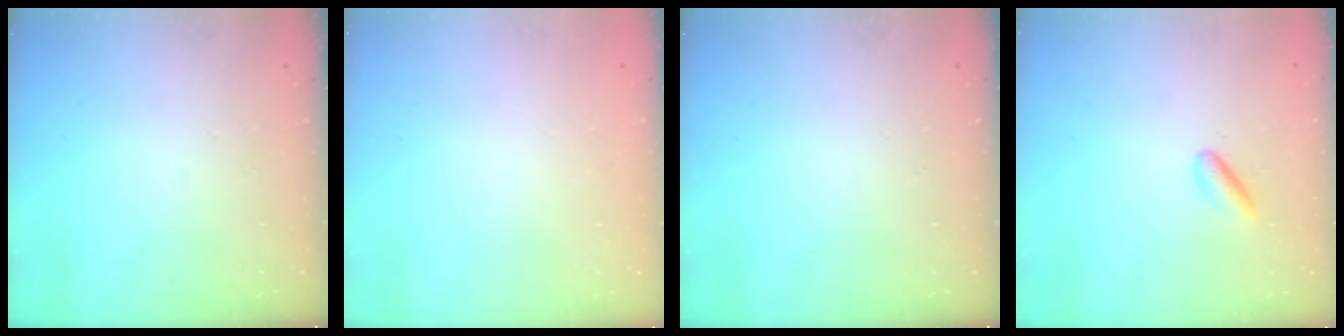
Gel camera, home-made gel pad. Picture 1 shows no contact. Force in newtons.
{"total": 2.1, "press": 2.1, "slide": 0.1}
{"total": 0.0}
{"total": 3.0, "press": 2.9, "slide": 0.9}